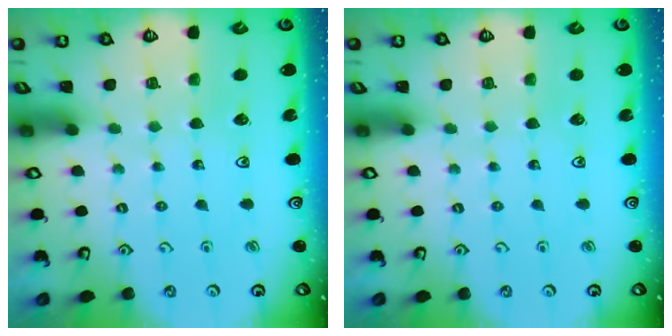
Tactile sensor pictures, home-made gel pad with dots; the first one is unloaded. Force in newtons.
{"total": 0.0}